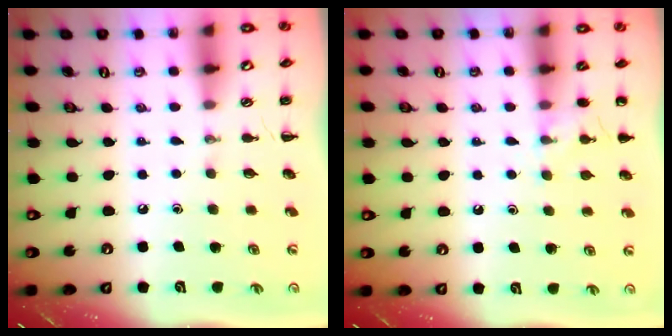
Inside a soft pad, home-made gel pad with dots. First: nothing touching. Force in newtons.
{"total": 7.3, "press": 7.1, "slide": 1.7}